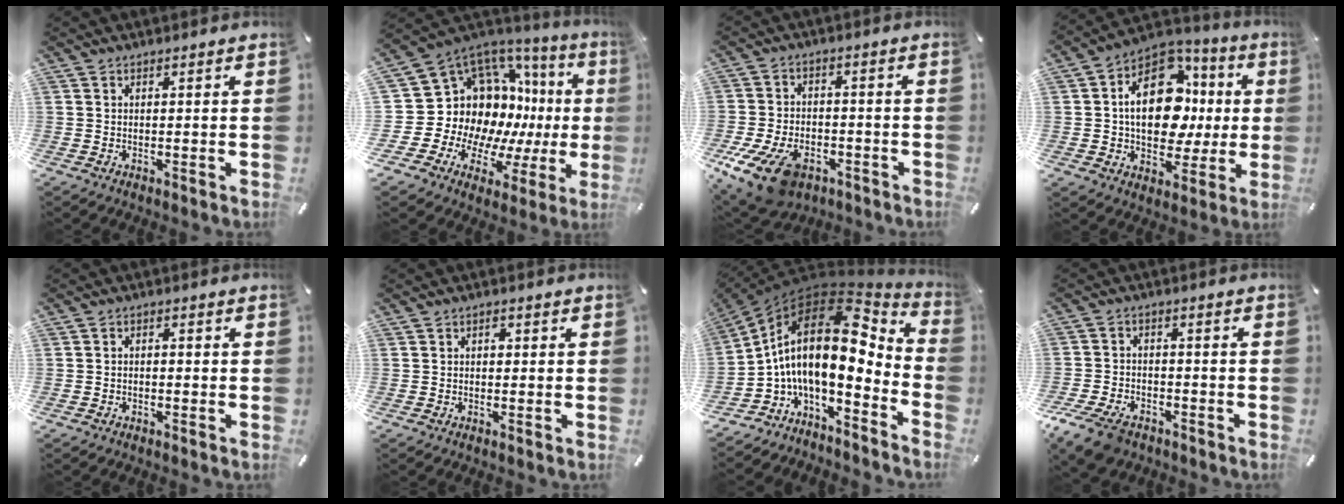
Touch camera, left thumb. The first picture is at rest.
{"total": 17.6, "force": [3.9, 14.4, 9.4], "torque": [-0.119, -0.093, 0.119]}
{"total": 14.4, "force": [-7.4, 8.8, 8.7], "torque": [-0.179, 0.040, -0.127]}
{"total": 19.7, "force": [1.4, 13.4, 14.4], "torque": [-0.238, -0.006, 0.024]}
{"total": 1.7, "force": [-1.3, 0.9, 0.6], "torque": [-0.011, 0.007, -0.027]}
{"total": 1.2, "force": [0.0, 0.9, 0.7], "torque": [-0.014, 0.006, -0.003]}
{"total": 20.5, "force": [3.1, 9.6, 17.9], "torque": [-0.364, -0.049, 0.047]}
{"total": 8.2, "force": [-5.4, 4.8, 3.8], "torque": [-0.080, 0.021, -0.100]}